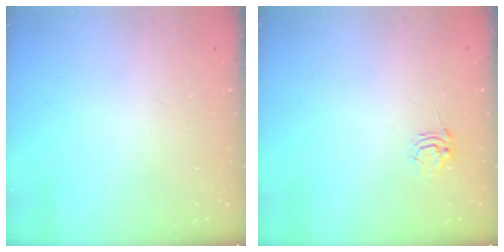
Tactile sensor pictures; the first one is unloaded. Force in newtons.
{"total": 5.2, "press": 5.2, "slide": 0.5}